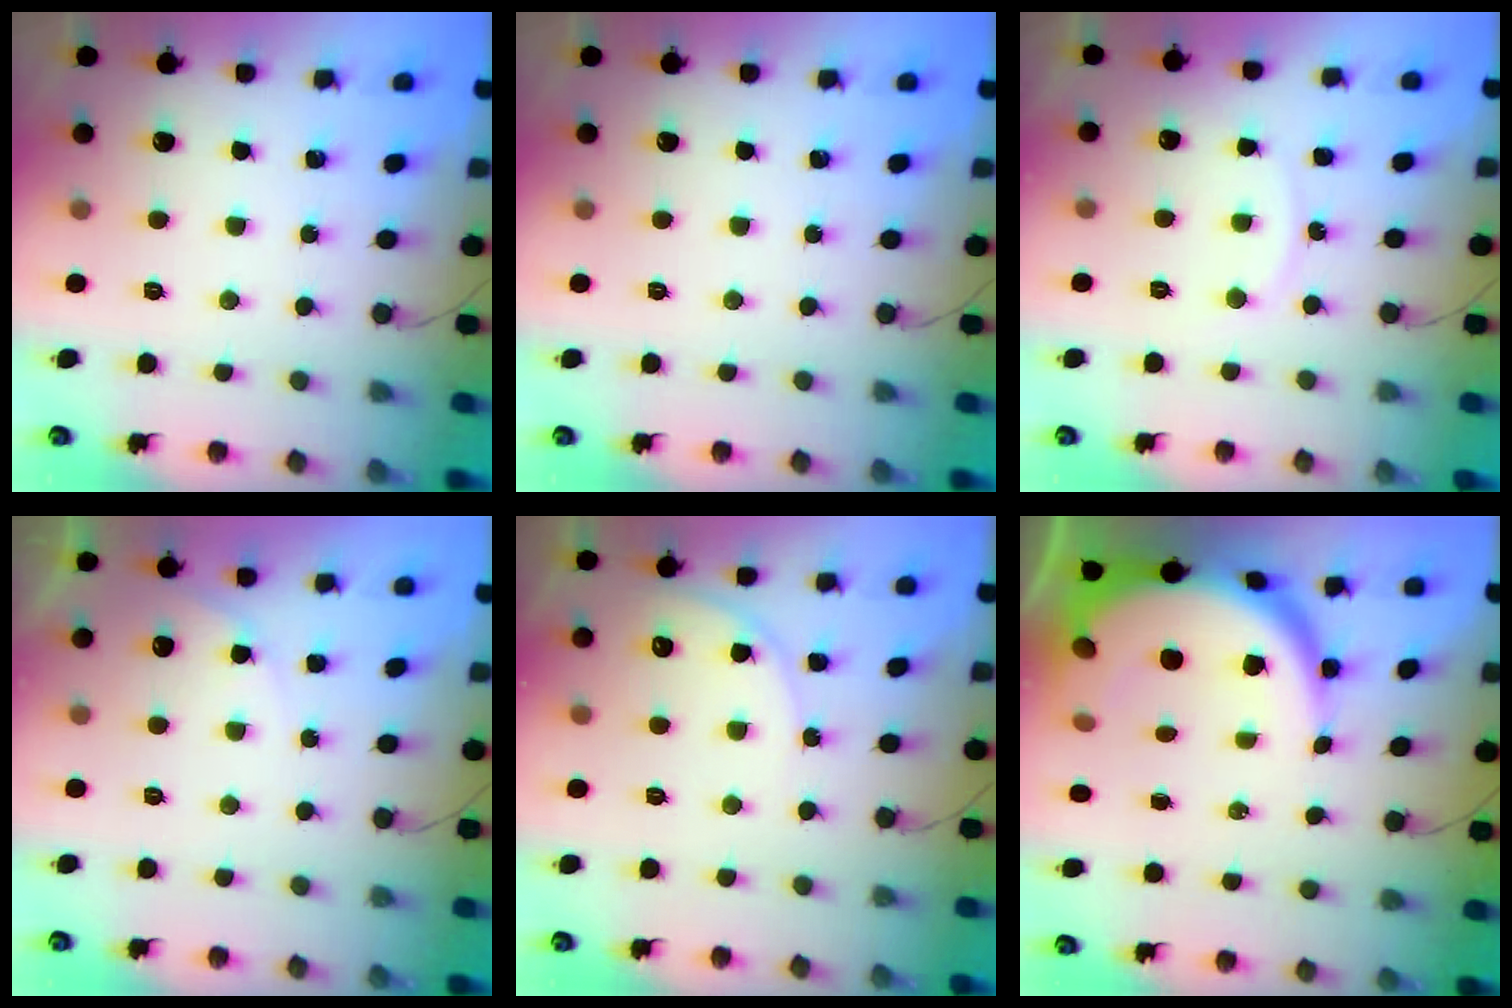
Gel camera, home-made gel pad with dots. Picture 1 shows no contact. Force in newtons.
{"total": 0.0}
{"total": 3.9, "press": 3.9, "slide": 0.7}
{"total": 3.4, "press": 3.4, "slide": 0.0}
{"total": 5.6, "press": 5.6, "slide": 0.3}
{"total": 14.9, "press": 14.8, "slide": 1.6}